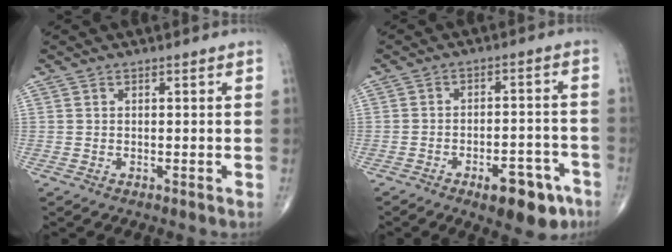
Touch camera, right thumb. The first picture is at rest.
{"total": 10.4, "force": [-6.0, 4.4, 7.2], "torque": [-0.076, 0.039, -0.077]}